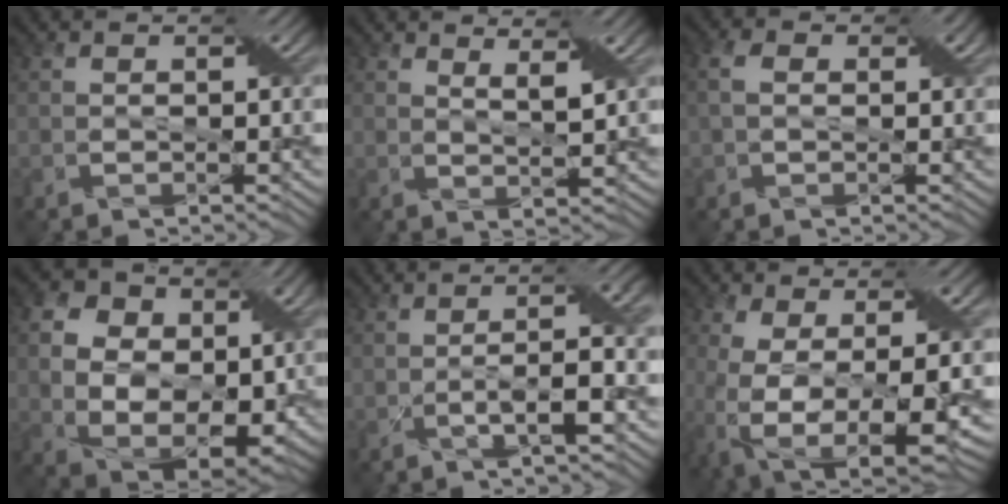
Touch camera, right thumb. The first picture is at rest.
{"total": 3.5, "force": [2.5, 0.4, 2.4], "torque": [-0.048, -0.007, 0.048]}
{"total": 3.8, "force": [0.8, 2.6, 2.7], "torque": [-0.051, 0.011, 0.004]}
{"total": 13.8, "force": [1.9, 10.5, 8.8], "torque": [-0.194, 0.004, 0.045]}
{"total": 5.5, "force": [-1.5, 0.5, 5.3], "torque": [-0.087, 0.015, -0.035]}
{"total": 12.7, "force": [-3.2, 6.0, 10.8], "torque": [-0.229, -0.037, -0.042]}